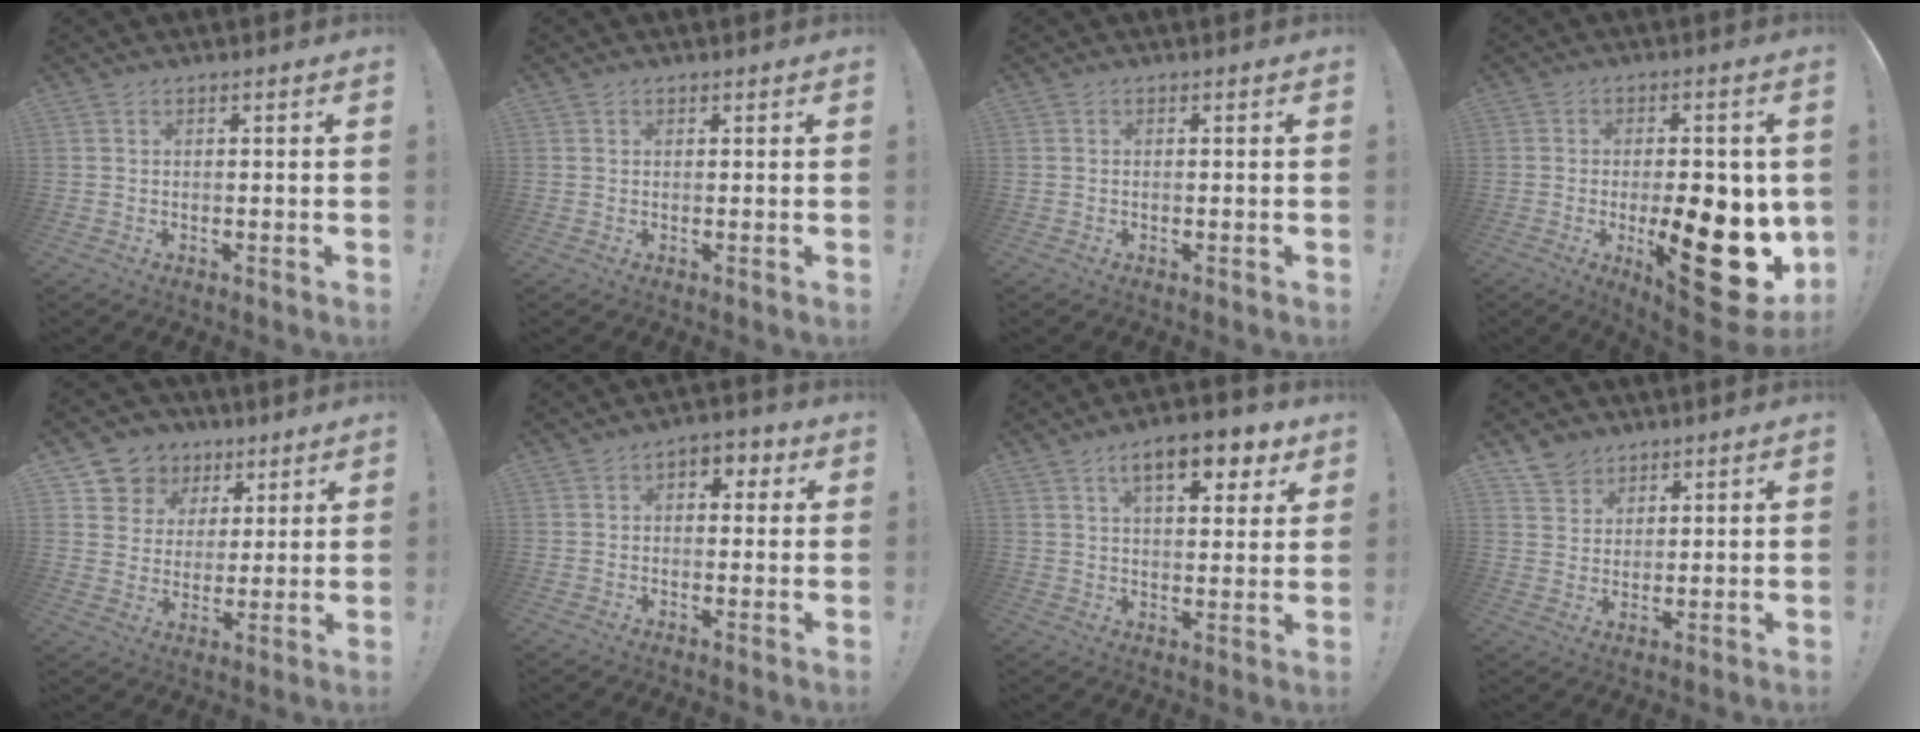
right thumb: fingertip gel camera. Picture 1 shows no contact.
{"total": 0.7, "force": [0.5, 0.4, 0.1], "torque": [-0.002, 0.001, 0.011]}
{"total": 0.0}
{"total": 24.4, "force": [-4.1, 9.5, 22.1], "torque": [-0.306, -0.001, -0.046]}
{"total": 9.2, "force": [4.5, 7.9, 1.6], "torque": [-0.032, -0.029, 0.095]}
{"total": 4.5, "force": [0.8, 3.5, 2.8], "torque": [-0.027, 0.003, 0.010]}
{"total": 11.9, "force": [6.4, 4.7, 8.9], "torque": [-0.120, -0.026, 0.104]}
{"total": 6.5, "force": [4.8, 4.3, 0.8], "torque": [-0.015, -0.035, 0.095]}